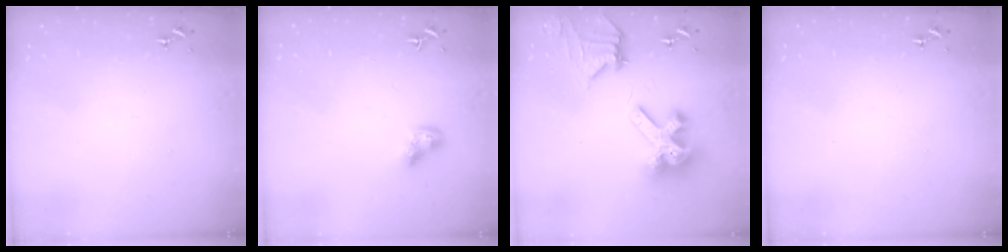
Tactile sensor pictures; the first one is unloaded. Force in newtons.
{"total": 8.3, "press": 8.2, "slide": 0.9}
{"total": 17.8, "press": 17.6, "slide": 2.2}
{"total": 0.0}